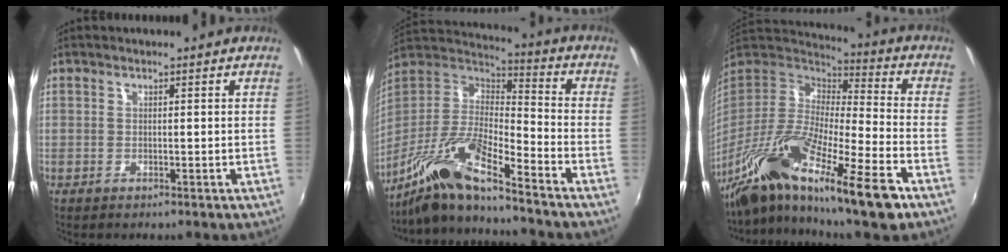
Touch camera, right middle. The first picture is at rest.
{"total": 14.6, "force": [-11.1, 1.1, 9.3], "torque": [-0.184, -0.007, -0.226]}
{"total": 23.7, "force": [-15.4, 2.8, 17.8], "torque": [-0.305, -0.037, -0.285]}